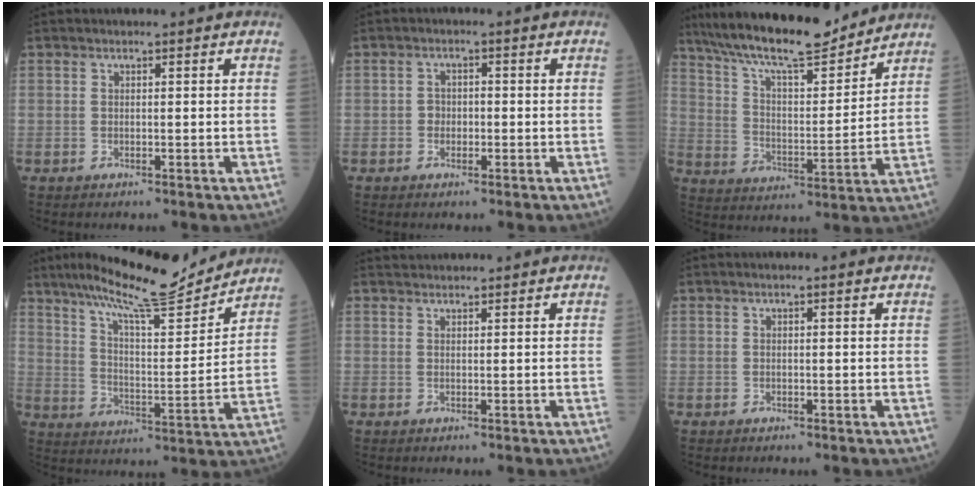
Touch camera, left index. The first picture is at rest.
{"total": 2.1, "force": [-0.4, 1.7, 1.2], "torque": [-0.020, 0.010, -0.005]}
{"total": 19.1, "force": [16.6, 3.1, 8.9], "torque": [-0.163, 0.012, 0.277]}
{"total": 17.2, "force": [15.2, 1.8, 7.8], "torque": [-0.136, 0.001, 0.242]}
{"total": 4.9, "force": [4.6, 1.1, 1.1], "torque": [-0.011, 0.037, 0.073]}
{"total": 1.1, "force": [0.9, 0.3, 0.6], "torque": [-0.015, 0.011, 0.014]}